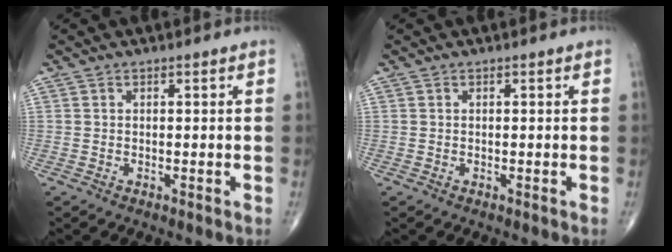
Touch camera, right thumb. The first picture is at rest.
{"total": 0.0}